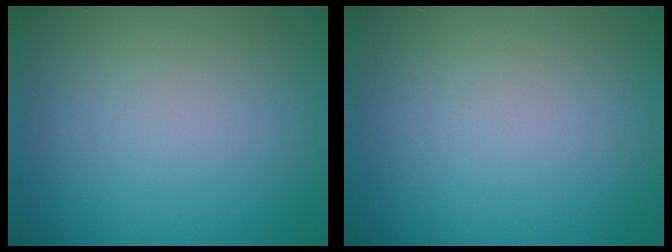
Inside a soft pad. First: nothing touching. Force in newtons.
{"total": 0.0}